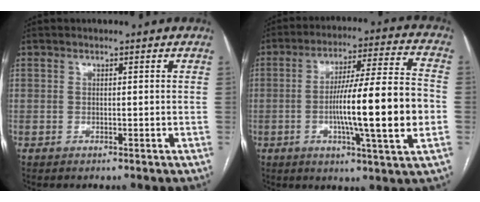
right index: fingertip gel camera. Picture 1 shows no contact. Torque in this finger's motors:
{"motor_torque": [2.14, 0.00, 1.05, 0.21]}